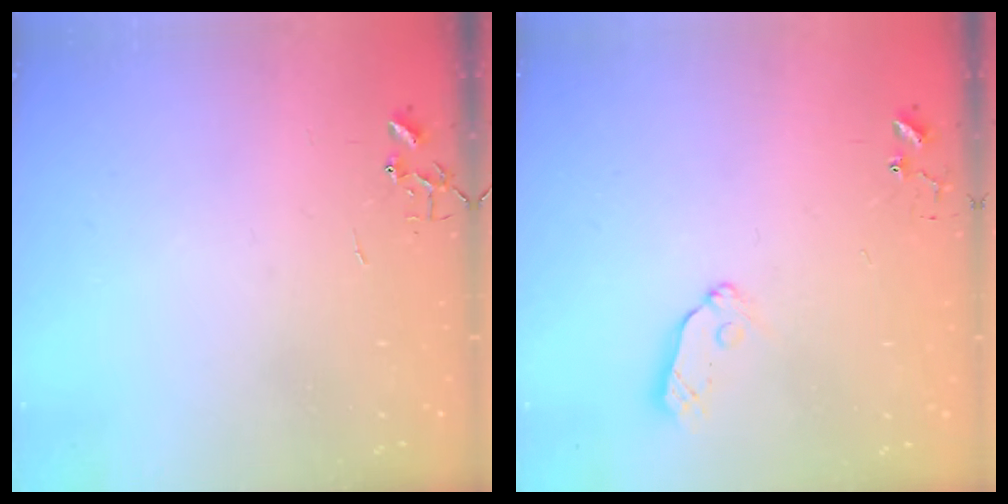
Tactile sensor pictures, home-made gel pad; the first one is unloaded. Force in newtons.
{"total": 7.3, "press": 7.3, "slide": 0.4}